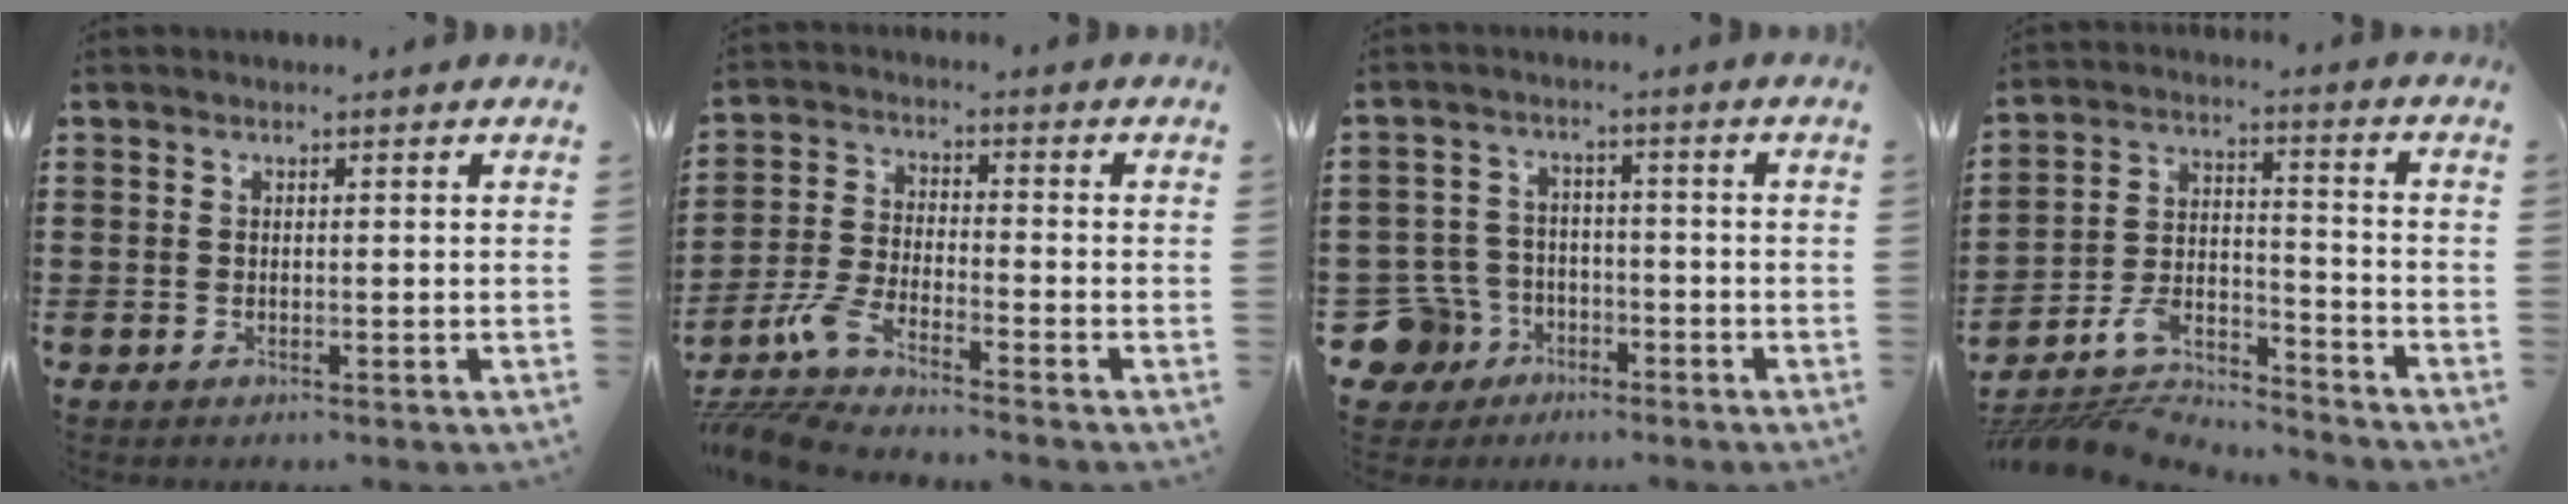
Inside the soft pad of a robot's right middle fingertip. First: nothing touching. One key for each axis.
{"total": 6.3, "fx": -5.3, "fy": 0.8, "fz": 3.3, "tx": -0.096, "ty": -0.019, "tz": -0.108}
{"total": 7.1, "fx": -4.0, "fy": 5.5, "fz": 2.0, "tx": -0.098, "ty": -0.002, "tz": -0.086}
{"total": 7.6, "fx": -6.6, "fy": 2.8, "fz": 2.6, "tx": -0.063, "ty": 0.009, "tz": -0.132}